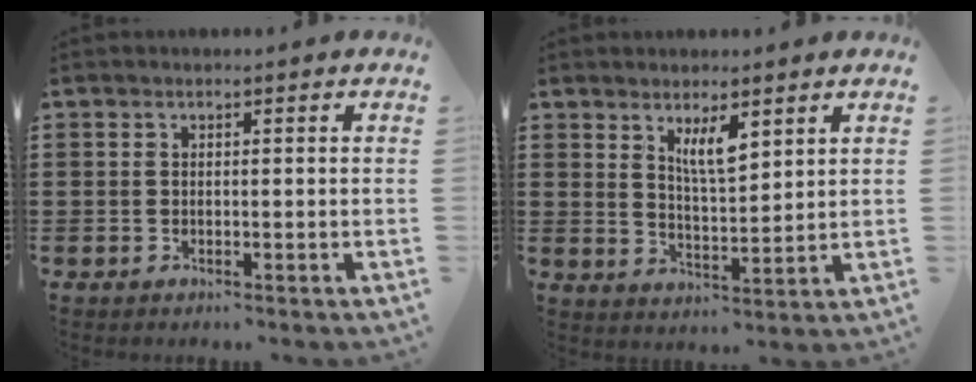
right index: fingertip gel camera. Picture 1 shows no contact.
{"total": 5.2, "force": [3.1, 1.5, 3.8], "torque": [-0.075, -0.003, 0.052]}